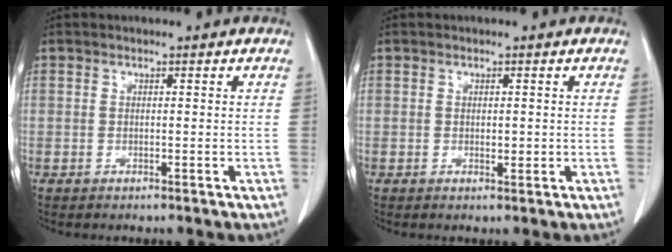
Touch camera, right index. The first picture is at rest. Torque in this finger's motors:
{"motor_torque": [0.07, -0.04, 0.01, 0.00]}